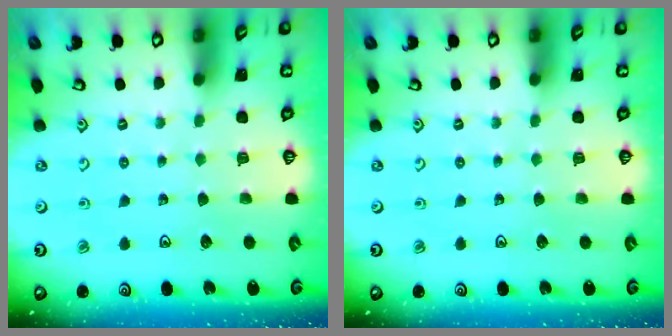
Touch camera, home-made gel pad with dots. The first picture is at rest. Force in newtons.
{"total": 0.0}